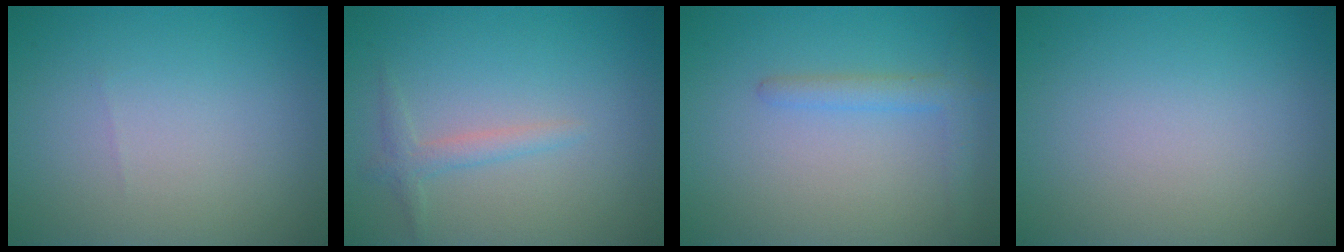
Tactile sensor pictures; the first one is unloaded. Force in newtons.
{"total": 1.5, "press": 1.5, "slide": 0.1}
{"total": 2.0, "press": 2.0, "slide": 0.2}
{"total": 0.0}